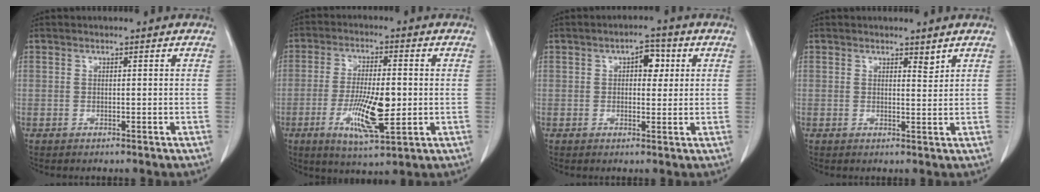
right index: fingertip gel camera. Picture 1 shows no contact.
{"total": 10.2, "force": [-1.9, 2.4, 9.7], "torque": [-0.182, -0.011, -0.028]}
{"total": 4.0, "force": [1.2, 2.1, 3.2], "torque": [-0.044, 0.012, 0.015]}
{"total": 1.5, "force": [1.2, 0.4, 0.7], "torque": [-0.011, -0.009, 0.019]}